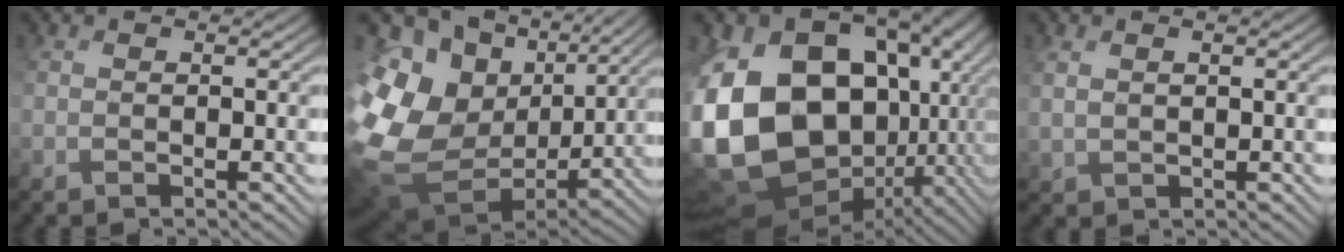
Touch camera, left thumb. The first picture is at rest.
{"total": 18.6, "force": [2.2, 15.3, 10.4], "torque": [-0.259, -0.017, 0.084]}
{"total": 20.9, "force": [-0.5, 16.9, 12.3], "torque": [-0.315, -0.030, 0.023]}
{"total": 1.4, "force": [1.4, 0.3, -0.2], "torque": [0.002, 0.009, 0.033]}